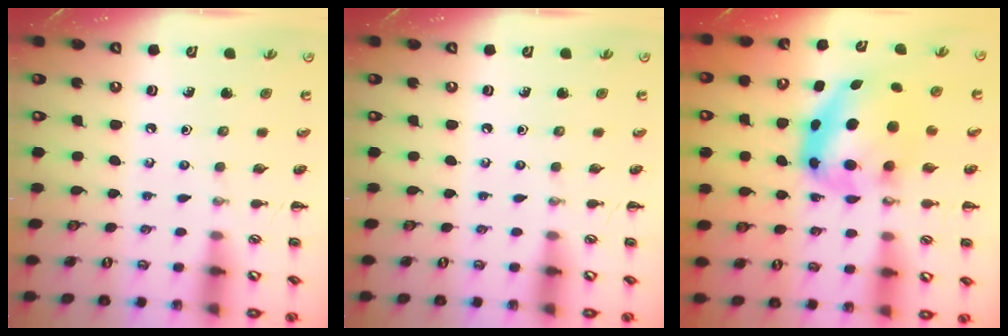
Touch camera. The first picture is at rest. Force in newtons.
{"total": 0.0}
{"total": 8.3, "press": 8.1, "slide": 1.9}